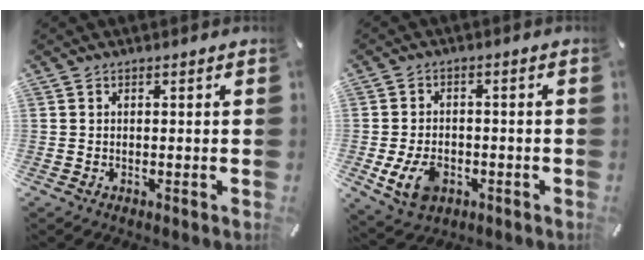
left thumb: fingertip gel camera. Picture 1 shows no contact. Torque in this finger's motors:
{"motor_torque": [0.22, 1.00, 0.07, 0.06, 0.16]}